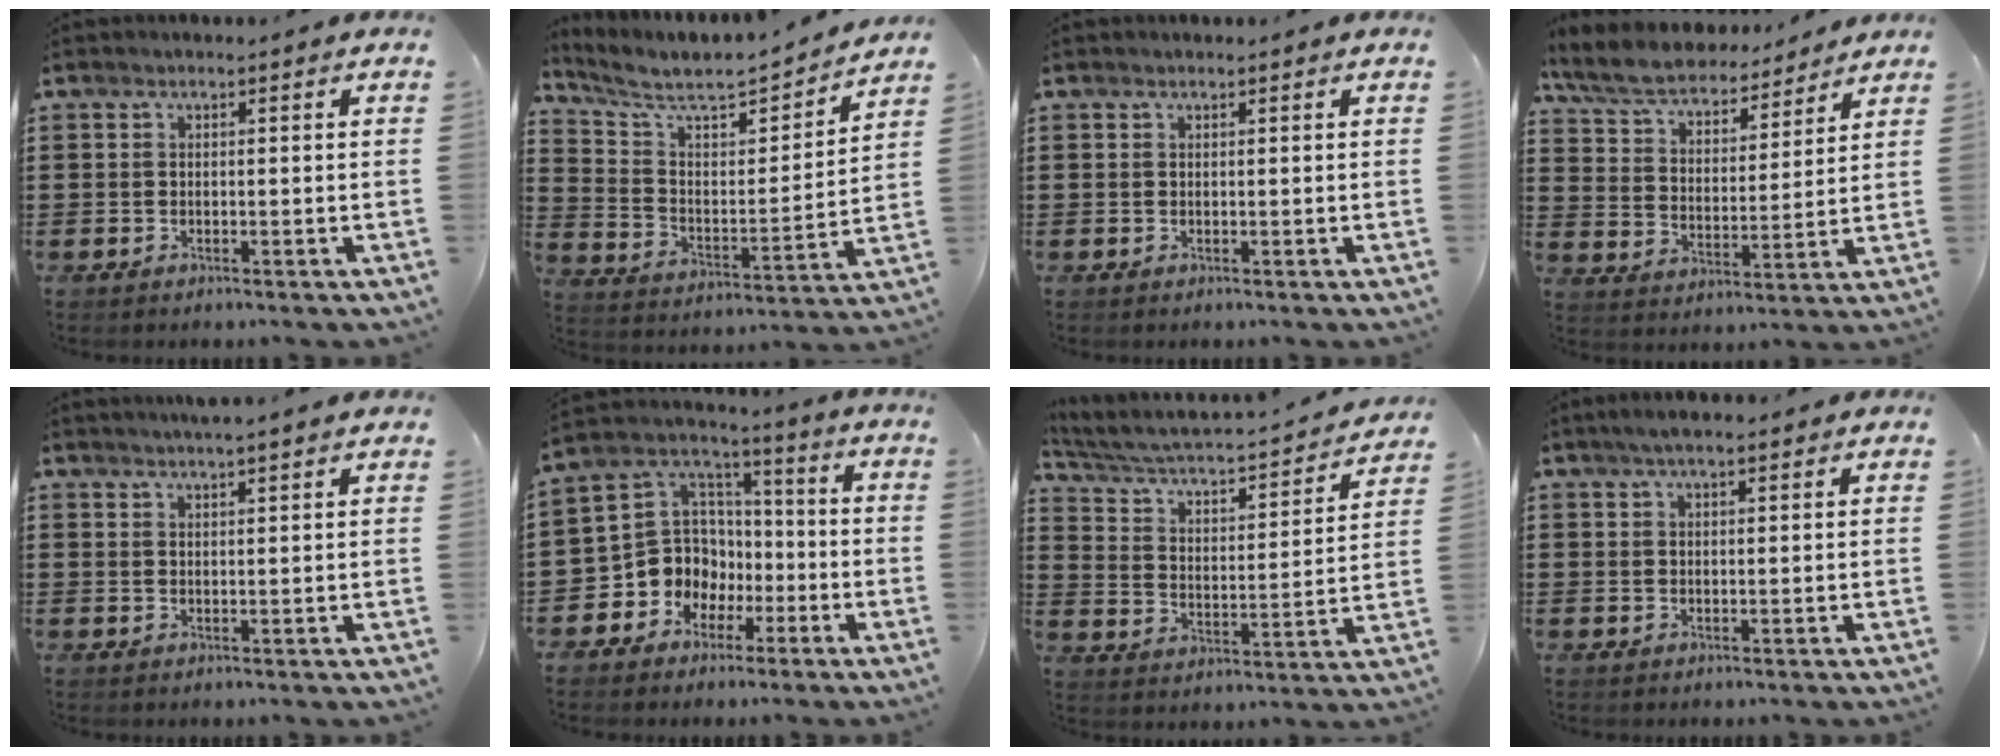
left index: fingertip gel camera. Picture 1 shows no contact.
{"total": 6.7, "force": [5.9, 1.7, 2.6], "torque": [-0.082, -0.045, 0.097]}
{"total": 0.0}
{"total": 7.3, "force": [6.7, 1.5, 2.5], "torque": [-0.077, -0.037, 0.118]}
{"total": 2.5, "force": [2.4, -0.4, 0.5], "torque": [-0.016, -0.004, 0.046]}
{"total": 9.8, "force": [-2.8, 9.2, 1.8], "torque": [-0.089, -0.003, -0.050]}
{"total": 3.1, "force": [2.6, 0.8, 1.4], "torque": [-0.047, -0.031, 0.031]}
{"total": 2.8, "force": [2.0, 0.6, 1.9], "torque": [-0.039, 0.005, 0.036]}